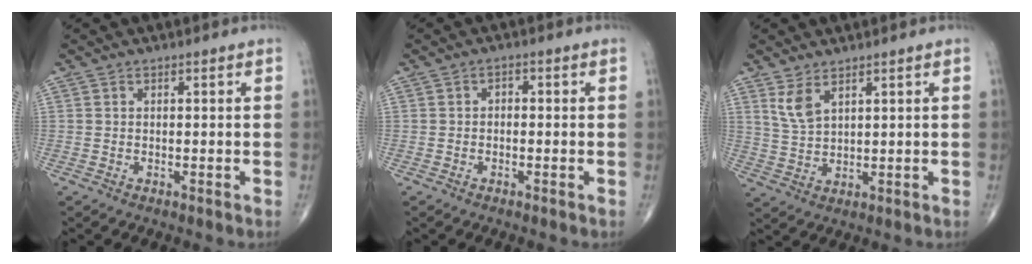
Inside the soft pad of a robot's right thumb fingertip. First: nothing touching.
{"total": 1.3, "force": [-0.2, 1.0, 0.9], "torque": [-0.006, 0.006, -0.009]}
{"total": 4.5, "force": [2.7, 1.8, 3.1], "torque": [-0.064, -0.015, 0.064]}